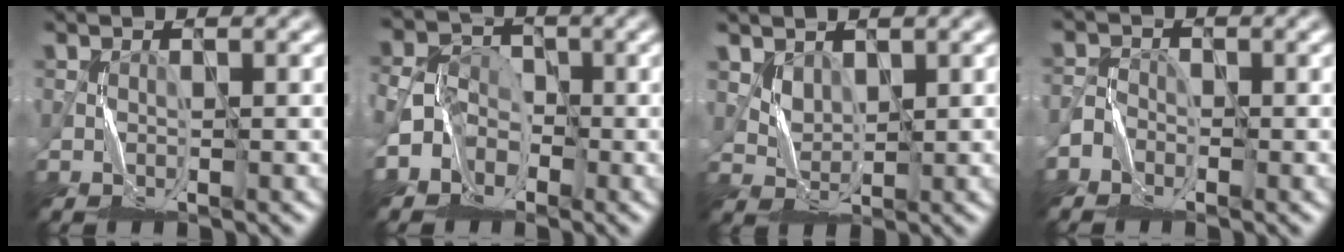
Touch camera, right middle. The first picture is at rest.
{"total": 3.2, "force": [-2.0, 2.4, 0.8], "torque": [0.003, 0.005, -0.050]}
{"total": 1.7, "force": [1.2, 1.2, 0.5], "torque": [-0.015, -0.006, 0.030]}
{"total": 2.0, "force": [-1.7, 1.0, 0.1], "torque": [0.005, 0.007, -0.036]}